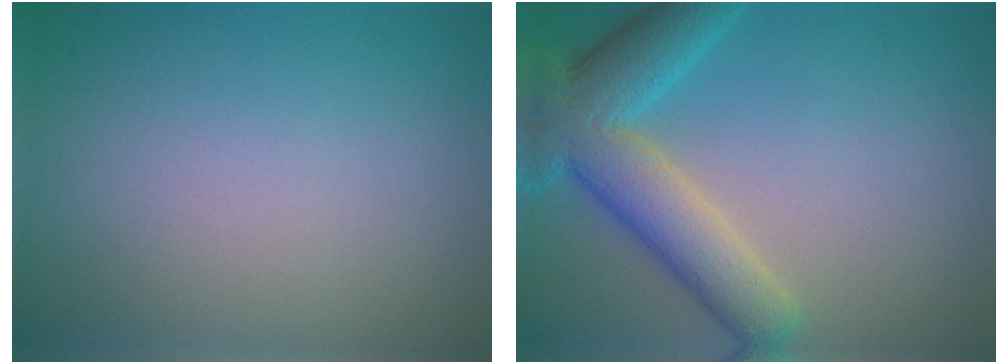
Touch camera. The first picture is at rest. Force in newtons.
{"total": 7.7, "press": 7.7, "slide": 0.4}